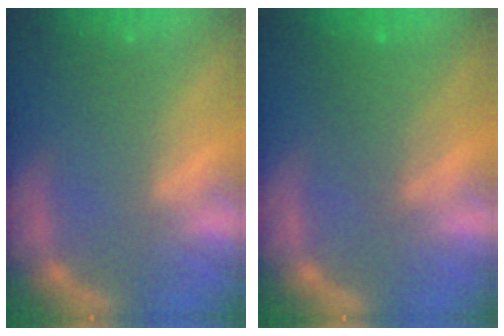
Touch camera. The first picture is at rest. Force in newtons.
{"total": 3.6}